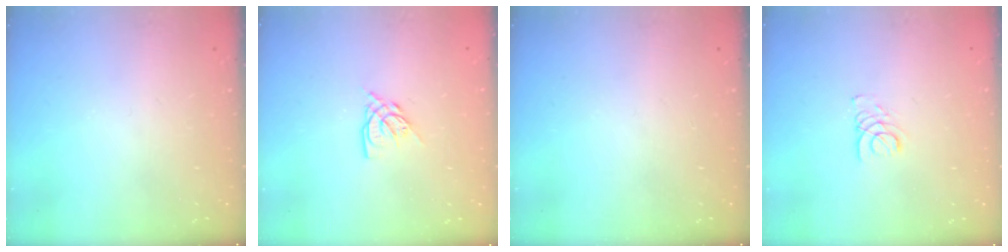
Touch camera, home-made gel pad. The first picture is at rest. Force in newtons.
{"total": 6.5, "press": 6.5, "slide": 0.6}
{"total": 0.0}
{"total": 1.9, "press": 1.9, "slide": 0.2}